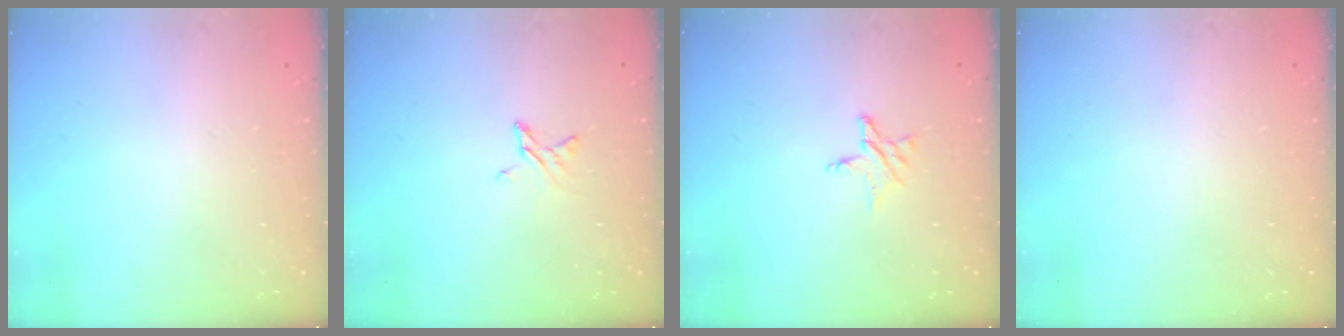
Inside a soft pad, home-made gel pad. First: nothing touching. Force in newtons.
{"total": 2.9, "press": 2.9, "slide": 0.3}
{"total": 5.6, "press": 5.5, "slide": 0.5}
{"total": 0.0}